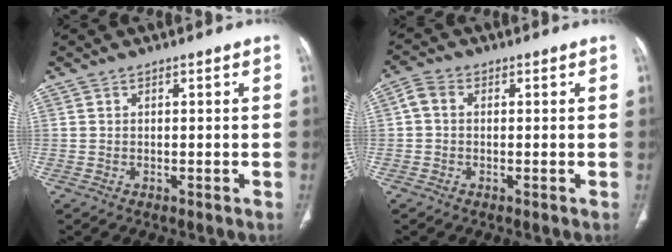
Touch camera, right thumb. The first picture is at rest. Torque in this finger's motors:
{"motor_torque": [0.03, 0.01, 0.16, -0.18, 0.01]}